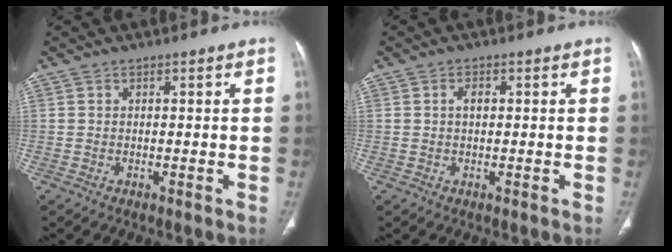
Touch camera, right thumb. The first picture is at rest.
{"total": 1.8, "force": [0.3, 1.0, 1.5], "torque": [-0.027, 0.005, 0.005]}